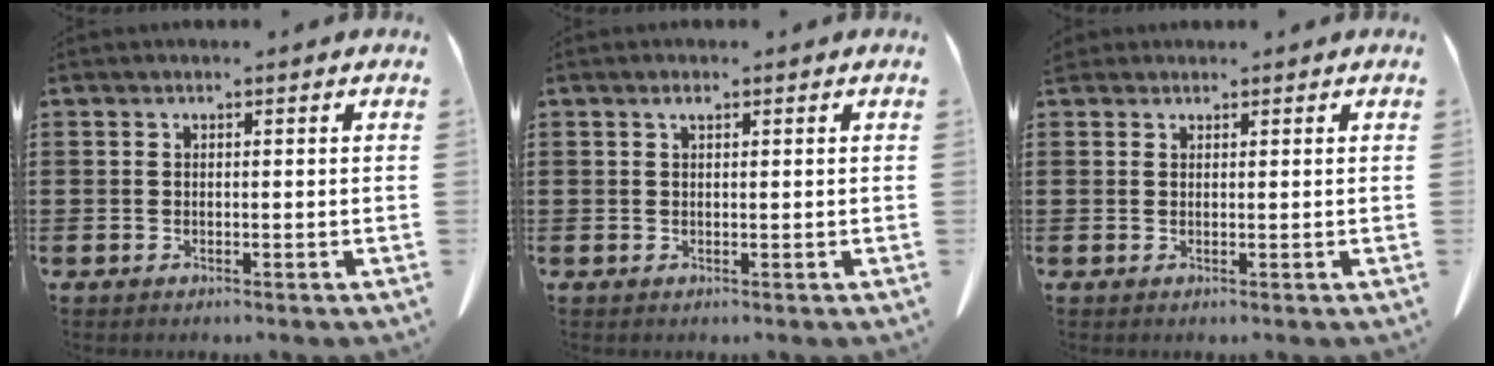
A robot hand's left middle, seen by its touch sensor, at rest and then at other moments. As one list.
[{"total": 1.0, "force": [0.5, 0.3, 0.8], "torque": [-0.017, 0.003, 0.008]}, {"total": 1.2, "force": [1.1, 0.5, 0.1], "torque": [-0.006, 0.004, 0.022]}]